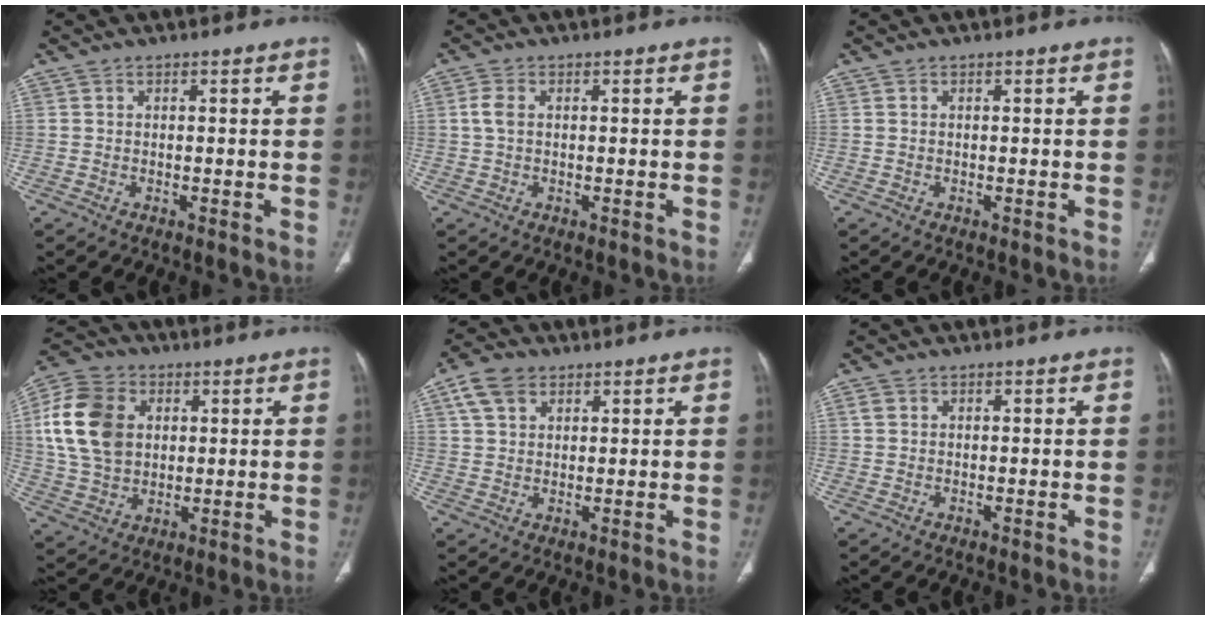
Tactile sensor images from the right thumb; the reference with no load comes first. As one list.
[{"total": 2.7, "force": [0.4, 1.6, 2.1], "torque": [-0.054, 0.006, 0.006]}, {"total": 0.0}, {"total": 15.5, "force": [3.1, 11.6, 9.7], "torque": [-0.174, 0.003, 0.058]}, {"total": 6.3, "force": [3.2, 4.2, 3.4], "torque": [-0.054, 0.001, 0.063]}, {"total": 1.4, "force": [0.6, 1.1, 0.8], "torque": [-0.015, 0.001, 0.012]}]